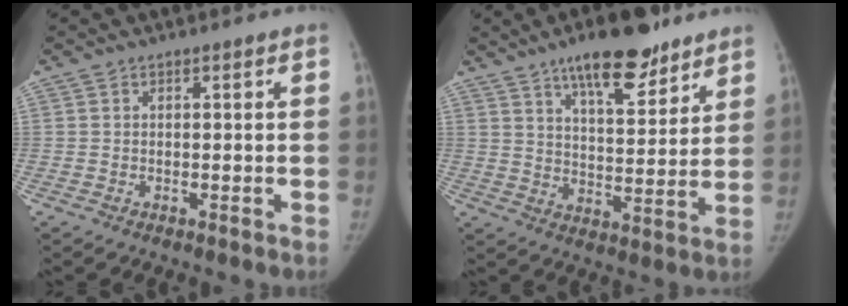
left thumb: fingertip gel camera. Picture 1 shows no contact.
{"total": 15.0, "force": [10.3, 5.2, 9.6], "torque": [-0.113, -0.055, 0.163]}